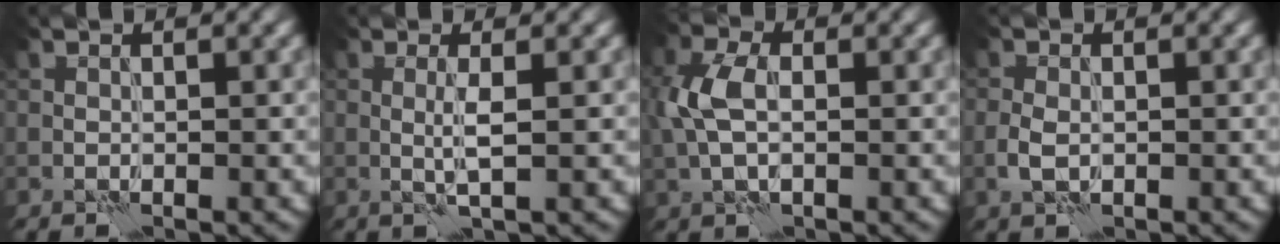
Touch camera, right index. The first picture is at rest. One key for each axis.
{"total": 1.7, "fx": 0.4, "fy": 0.1, "fz": 1.6, "tx": -0.036, "ty": -0.003, "tz": 0.004}
{"total": 4.1, "fx": 0.5, "fy": 2.6, "fz": 3.2, "tx": -0.081, "ty": 0.007, "tz": 0.004}
{"total": 1.6, "fx": -0.2, "fy": 1.2, "fz": 1.1, "tx": -0.030, "ty": -0.003, "tz": -0.008}